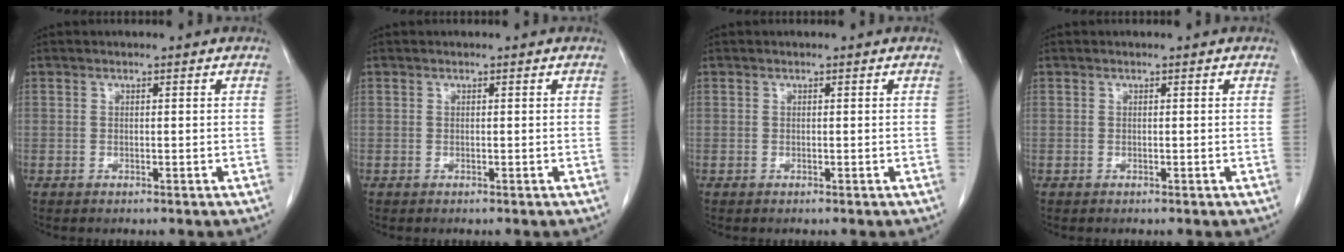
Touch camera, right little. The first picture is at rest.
{"total": 0.0}
{"total": 0.0}
{"total": 0.0}